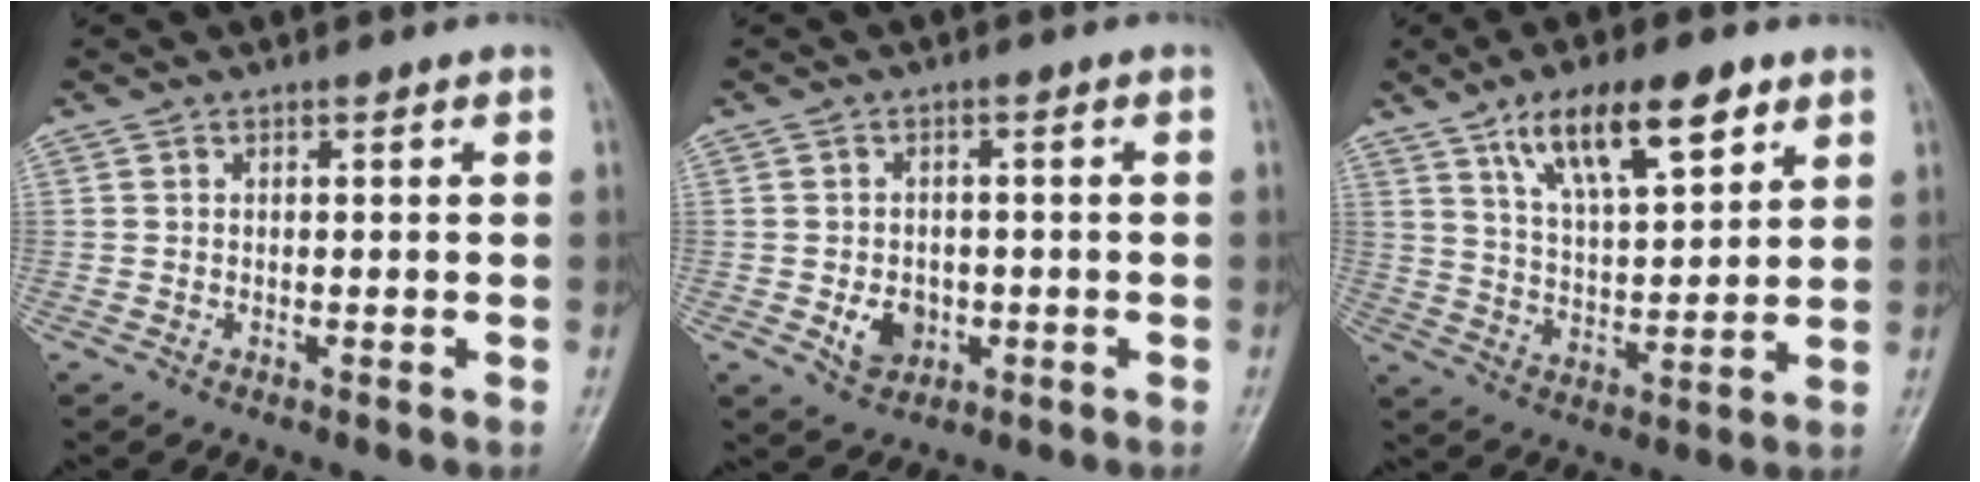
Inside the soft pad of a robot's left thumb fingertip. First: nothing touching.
{"total": 4.8, "force": [-1.1, 3.8, 2.7], "torque": [-0.027, 0.004, -0.011]}
{"total": 14.2, "force": [8.0, 5.1, 10.5], "torque": [-0.154, -0.030, 0.142]}